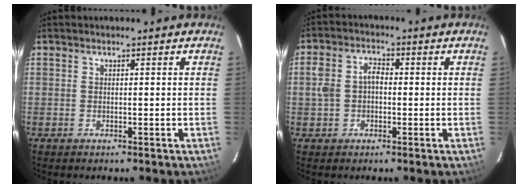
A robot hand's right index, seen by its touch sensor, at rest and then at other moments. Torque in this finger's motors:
{"motor_torque": [0.12, -0.10, 0.15, 0.05]}